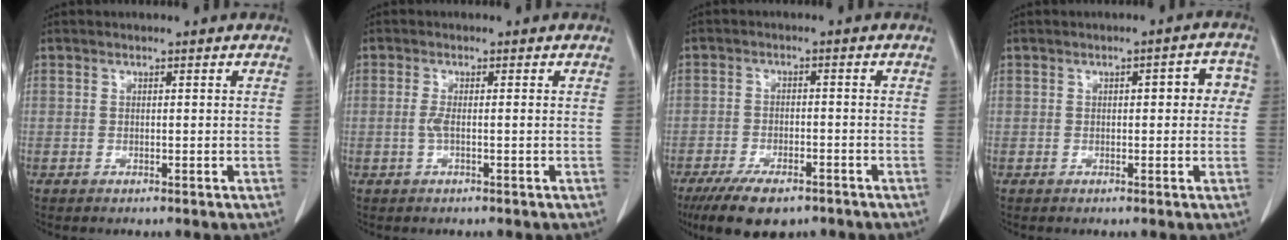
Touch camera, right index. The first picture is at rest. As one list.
[{"total": 1.6, "force": [-0.3, 0.1, 1.5], "torque": [-0.032, 0.002, -0.006]}, {"total": 9.0, "force": [-6.6, 3.6, 5.1], "torque": [-0.084, -0.008, -0.106]}, {"total": 4.2, "force": [0.6, 1.7, 3.8], "torque": [-0.036, 0.024, 0.002]}]